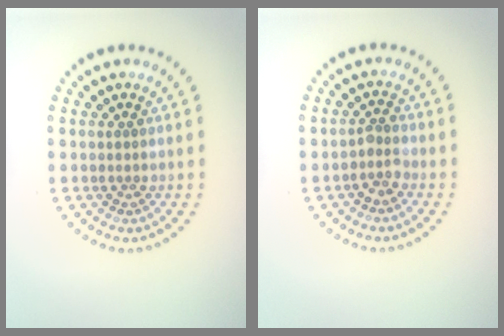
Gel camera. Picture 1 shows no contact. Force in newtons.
{"total": 1.4, "press": 1.2, "slide": 0.8}